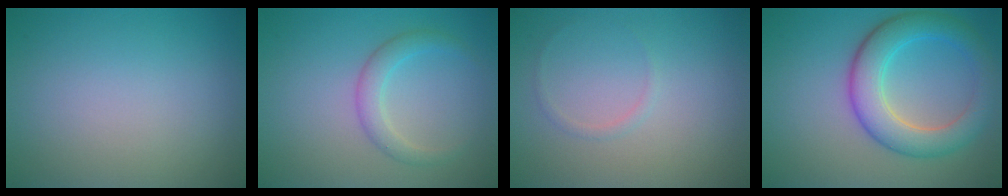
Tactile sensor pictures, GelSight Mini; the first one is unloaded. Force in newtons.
{"total": 2.2, "press": 2.2, "slide": 0.1}
{"total": 0.5, "press": 0.5, "slide": 0.1}
{"total": 6.0, "press": 6.0, "slide": 0.3}